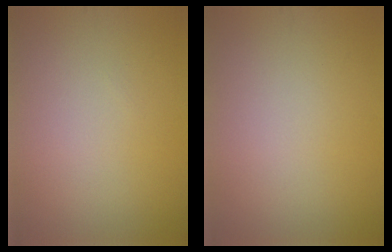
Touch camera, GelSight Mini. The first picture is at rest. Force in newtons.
{"total": 0.0}